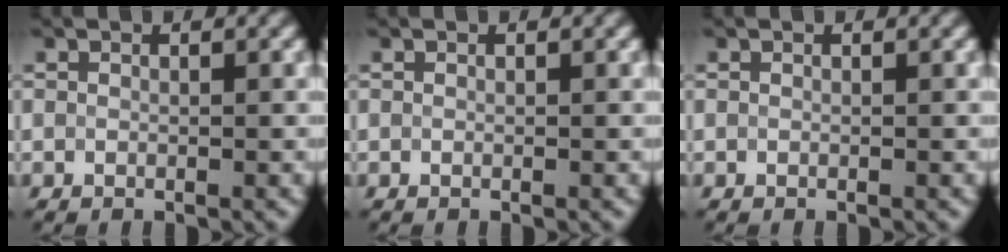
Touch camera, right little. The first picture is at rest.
{"total": 0.0}
{"total": 0.0}